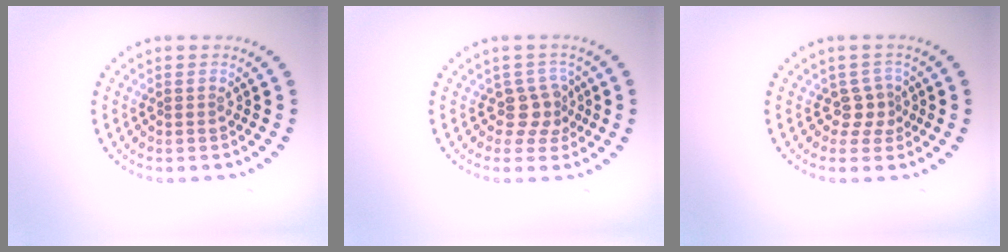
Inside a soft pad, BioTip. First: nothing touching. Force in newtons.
{"total": 2.3, "press": 1.6, "slide": 1.6}
{"total": 1.9, "press": 1.3, "slide": 1.3}